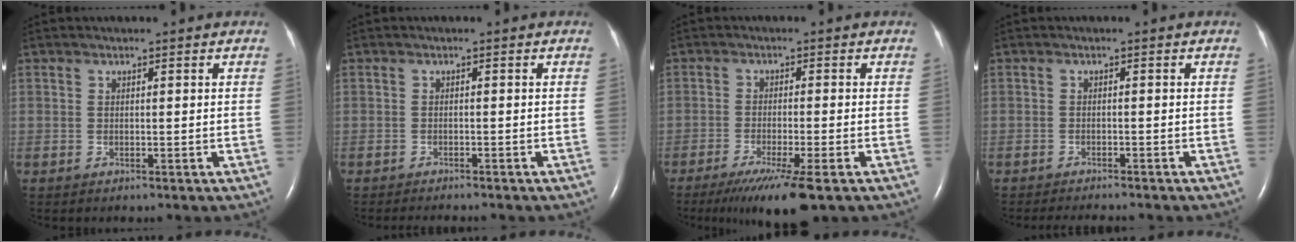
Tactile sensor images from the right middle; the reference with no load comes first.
{"total": 3.7, "force": [-3.5, 0.5, 1.3], "torque": [-0.015, -0.007, -0.045]}
{"total": 9.1, "force": [-6.1, -0.1, 6.8], "torque": [-0.112, -0.025, -0.094]}
{"total": 4.8, "force": [-4.5, 0.6, 1.6], "torque": [-0.019, -0.007, -0.062]}